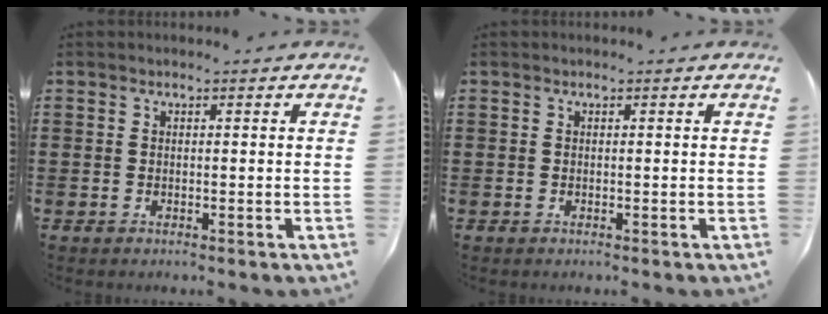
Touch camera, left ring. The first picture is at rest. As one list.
[{"total": 0.0}]